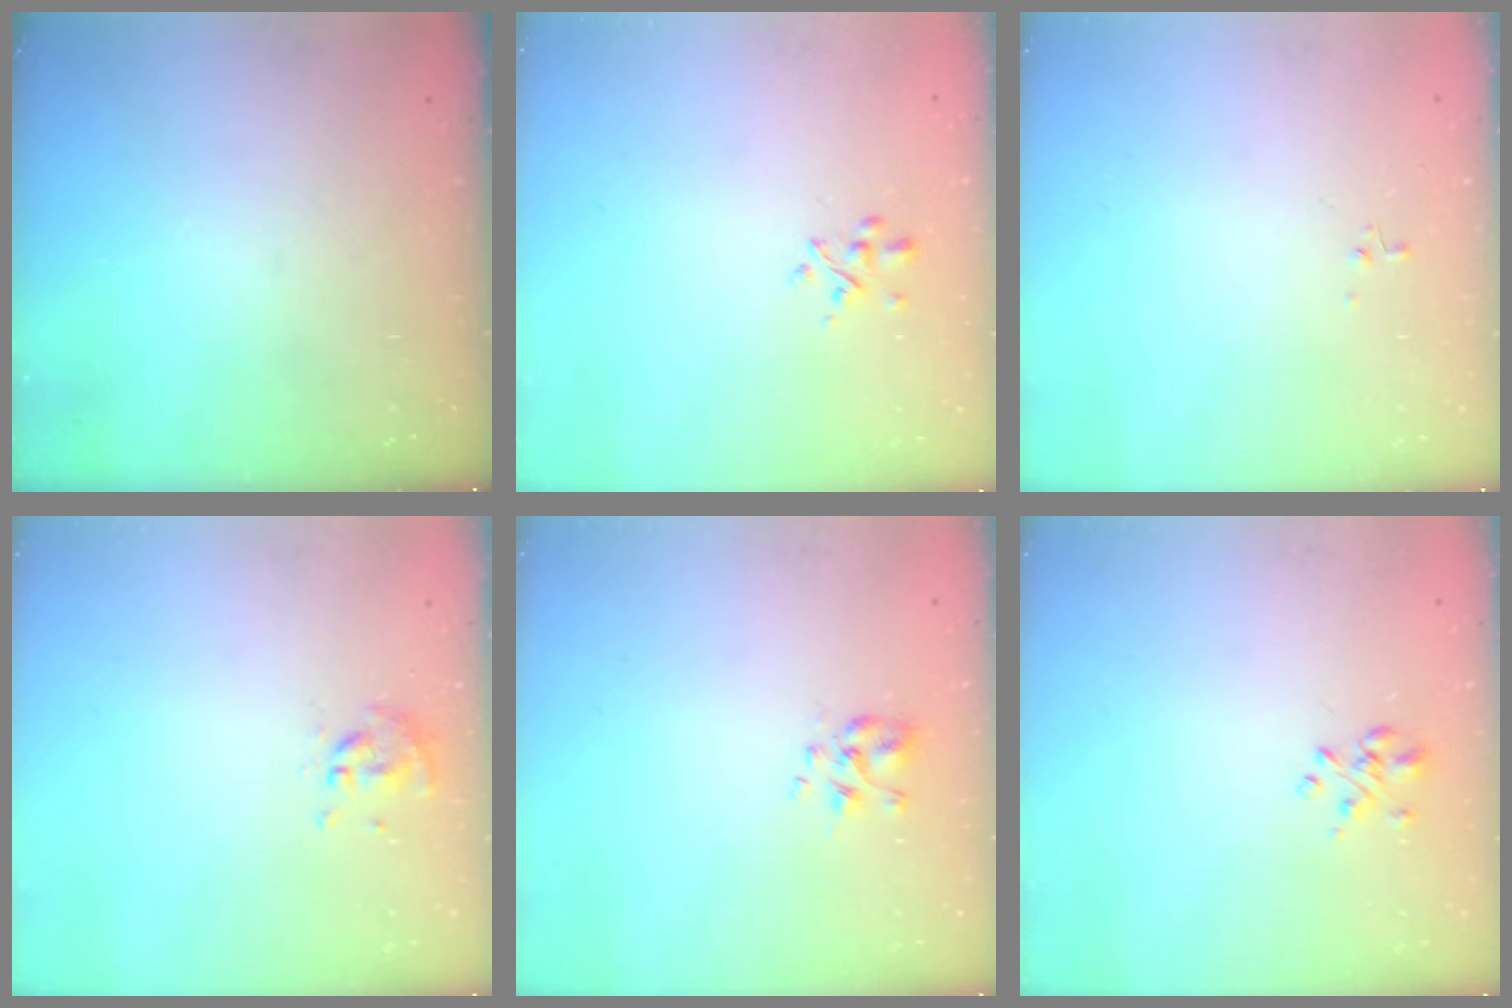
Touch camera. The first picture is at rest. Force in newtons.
{"total": 2.5, "press": 2.4, "slide": 0.8}
{"total": 0.9, "press": 0.8, "slide": 0.3}
{"total": 0.0}
{"total": 2.3, "press": 2.1, "slide": 0.9}
{"total": 1.9, "press": 1.8, "slide": 0.6}